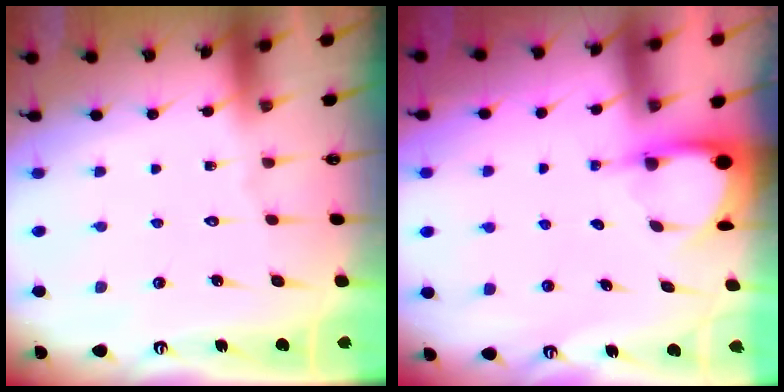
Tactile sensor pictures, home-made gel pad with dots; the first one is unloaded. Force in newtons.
{"total": 3.5, "press": 3.5, "slide": 0.2}